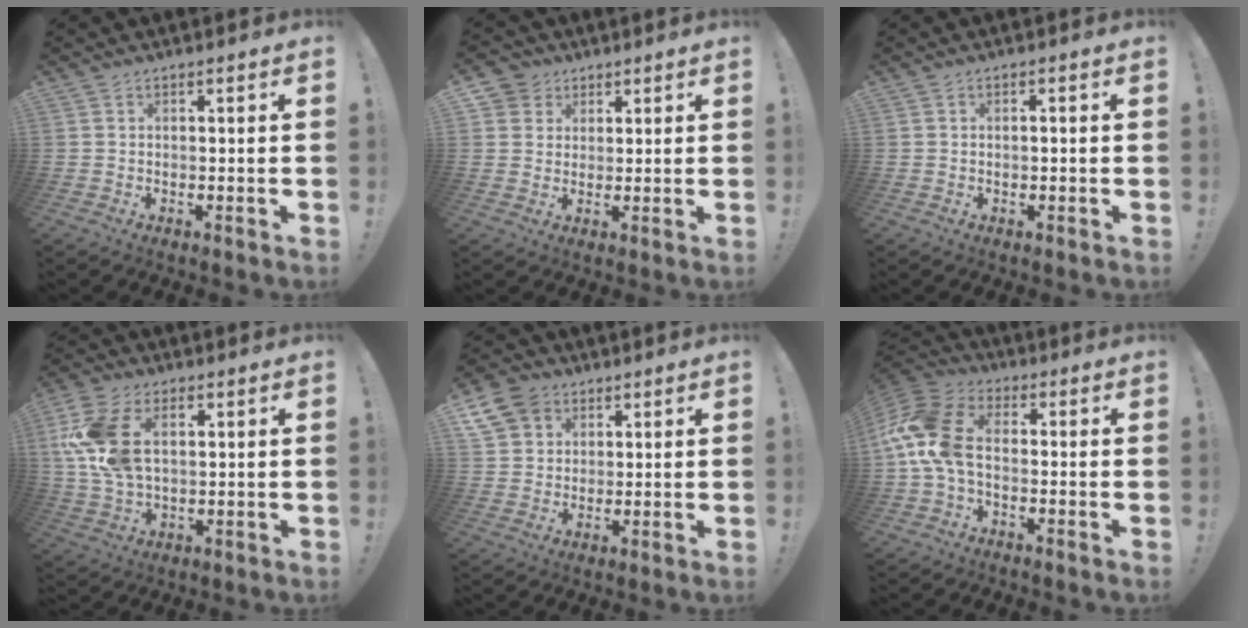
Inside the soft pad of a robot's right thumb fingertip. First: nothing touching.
{"total": 5.0, "force": [2.4, 4.3, 0.5], "torque": [-0.008, -0.014, 0.046]}
{"total": 0.9, "force": [-0.5, 0.2, 0.7], "torque": [-0.021, 0.004, -0.008]}
{"total": 13.9, "force": [3.9, 8.7, 10.1], "torque": [-0.215, -0.005, 0.072]}
{"total": 9.6, "force": [4.9, 7.5, 3.3], "torque": [-0.065, -0.024, 0.098]}
{"total": 14.2, "force": [-0.5, 8.7, 11.2], "torque": [-0.237, 0.018, -0.004]}